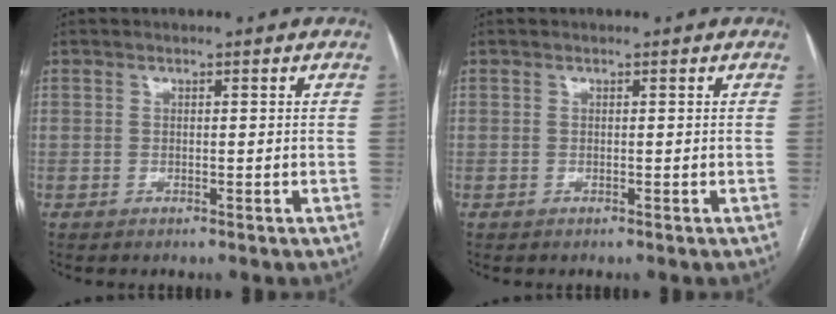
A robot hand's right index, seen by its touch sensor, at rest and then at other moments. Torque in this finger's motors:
{"motor_torque": [0.00, 0.00, 0.00, 0.00]}